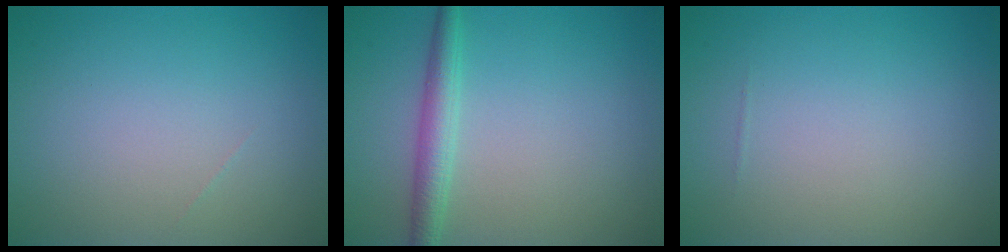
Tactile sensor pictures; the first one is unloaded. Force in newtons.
{"total": 2.6, "press": 2.6, "slide": 0.0}
{"total": 0.0}